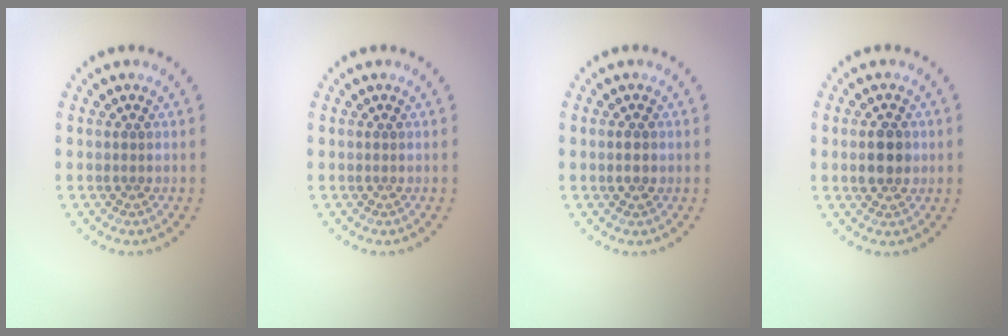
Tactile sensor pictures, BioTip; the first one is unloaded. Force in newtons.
{"total": 0.0}
{"total": 1.7, "press": 1.7, "slide": 0.1}
{"total": 2.8, "press": 2.8, "slide": 0.2}